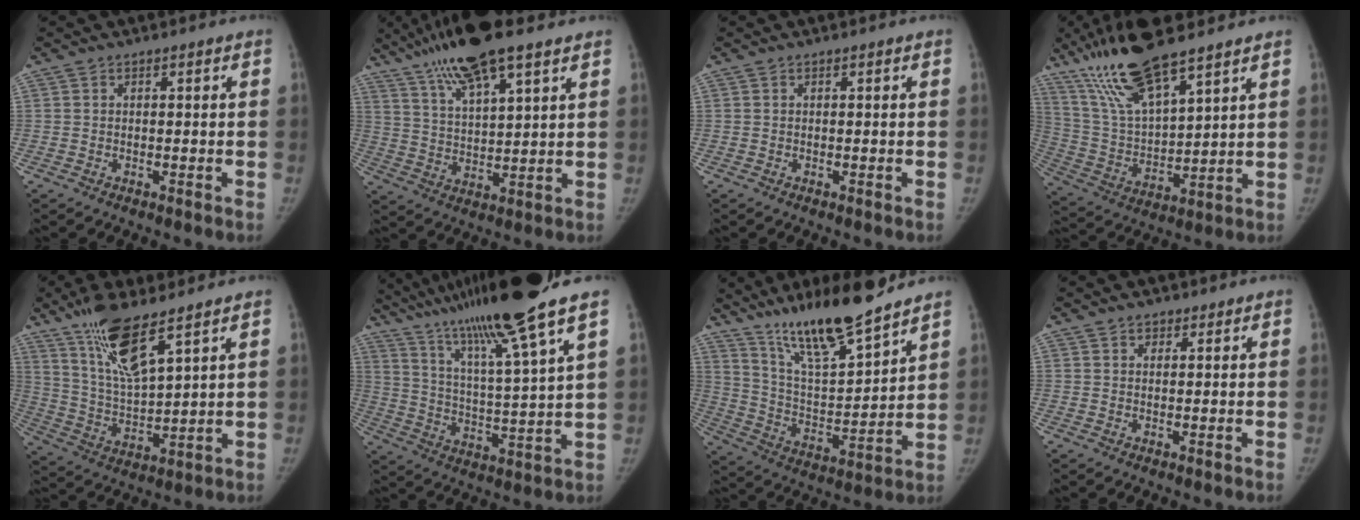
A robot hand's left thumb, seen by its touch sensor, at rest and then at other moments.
{"total": 14.1, "force": [9.8, 2.7, 9.8], "torque": [-0.182, -0.026, 0.189]}
{"total": 0.0}
{"total": 17.5, "force": [12.7, 3.7, 11.4], "torque": [-0.213, -0.049, 0.254]}
{"total": 12.8, "force": [8.6, 2.6, 9.1], "torque": [-0.172, -0.047, 0.180]}
{"total": 21.8, "force": [15.8, -0.3, 15.0], "torque": [-0.252, -0.058, 0.276]}
{"total": 18.1, "force": [14.5, 2.8, 10.5], "torque": [-0.158, -0.082, 0.264]}
{"total": 1.5, "force": [1.2, 0.8, 0.2], "torque": [0.004, -0.007, 0.019]}